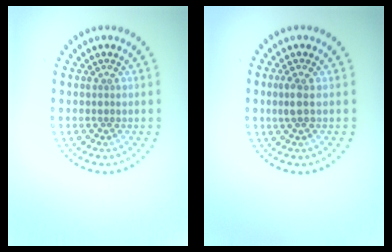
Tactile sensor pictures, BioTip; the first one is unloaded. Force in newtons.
{"total": 1.4, "press": 1.3, "slide": 0.5}